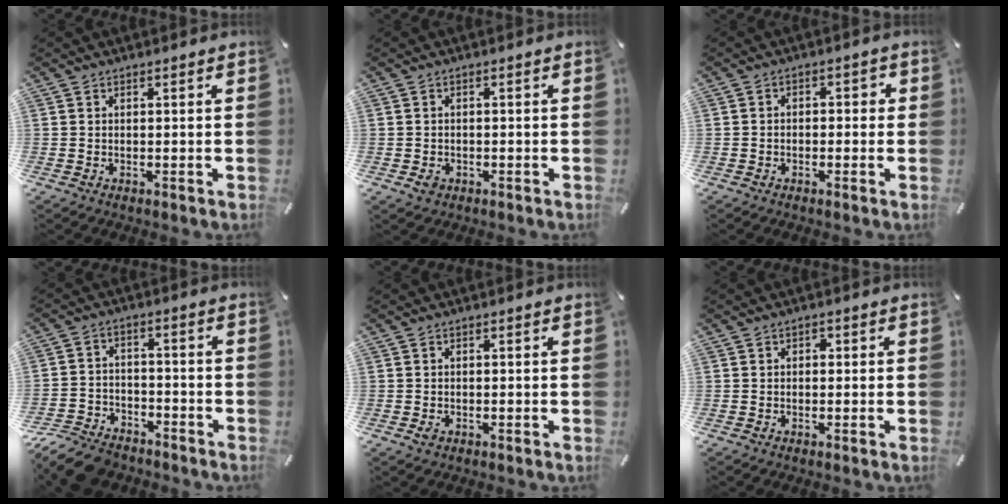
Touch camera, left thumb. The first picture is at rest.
{"total": 2.3, "force": [-1.0, 1.7, 1.1], "torque": [-0.019, 0.005, -0.020]}
{"total": 2.5, "force": [-1.6, 1.6, 1.1], "torque": [-0.020, 0.013, -0.033]}
{"total": 10.7, "force": [-8.8, 4.7, 3.9], "torque": [-0.073, 0.049, -0.170]}
{"total": 1.3, "force": [-0.5, 0.9, 0.8], "torque": [-0.014, 0.001, -0.010]}
{"total": 1.2, "force": [-0.3, 1.1, 0.5], "torque": [-0.012, 0.006, -0.008]}